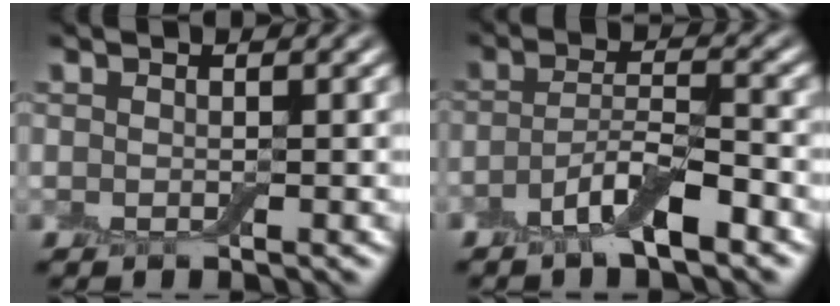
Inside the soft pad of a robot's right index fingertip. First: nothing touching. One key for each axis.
{"total": 4.4, "fx": -2.5, "fy": 1.2, "fz": 3.5, "tx": -0.066, "ty": 0.003, "tz": -0.055}